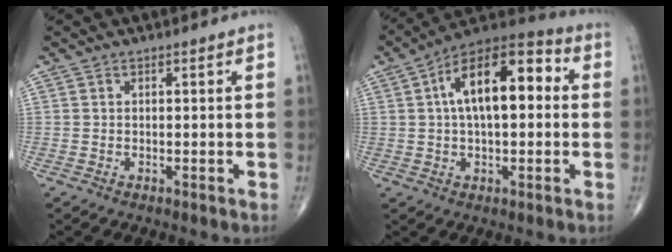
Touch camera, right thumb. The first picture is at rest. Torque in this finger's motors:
{"motor_torque": [-0.03, 0.58, 0.60, 0.02, 0.28]}